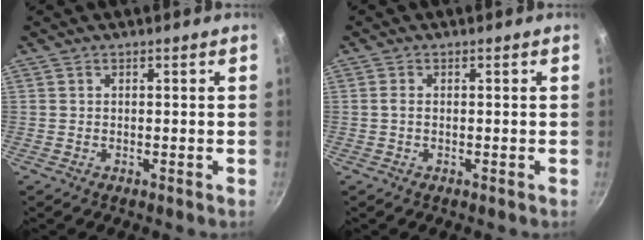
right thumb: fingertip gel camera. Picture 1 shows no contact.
{"total": 1.0, "force": [-0.1, 0.5, 0.8], "torque": [-0.019, 0.002, -0.003]}